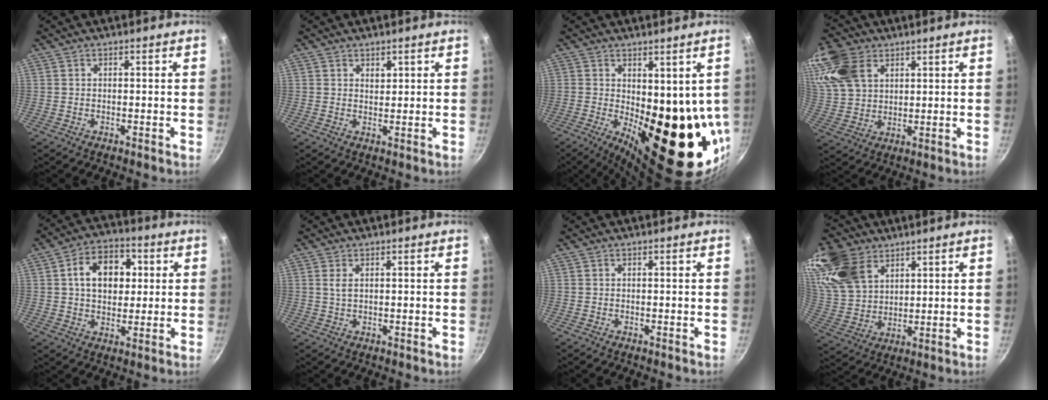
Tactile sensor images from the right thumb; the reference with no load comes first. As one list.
[{"total": 1.5, "force": [0.9, 1.0, 0.6], "torque": [-0.002, -0.006, 0.013]}, {"total": 19.6, "force": [-1.2, 9.0, 17.3], "torque": [-0.199, -0.037, 0.003]}, {"total": 13.8, "force": [6.6, 9.3, 7.7], "torque": [-0.153, -0.011, 0.134]}, {"total": 12.1, "force": [2.4, 8.6, 8.1], "torque": [-0.095, 0.010, 0.029]}, {"total": 1.8, "force": [0.6, 0.9, 1.5], "torque": [-0.029, -0.003, 0.013]}, {"total": 0.0}, {"total": 19.3, "force": [10.8, 12.7, 9.6], "torque": [-0.208, -0.011, 0.220]}]